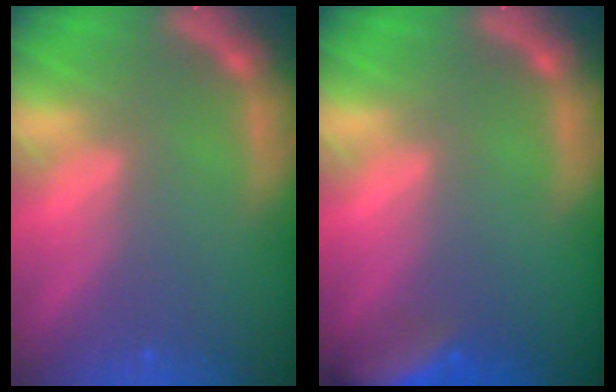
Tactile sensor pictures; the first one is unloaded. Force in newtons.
{"total": 6.5}